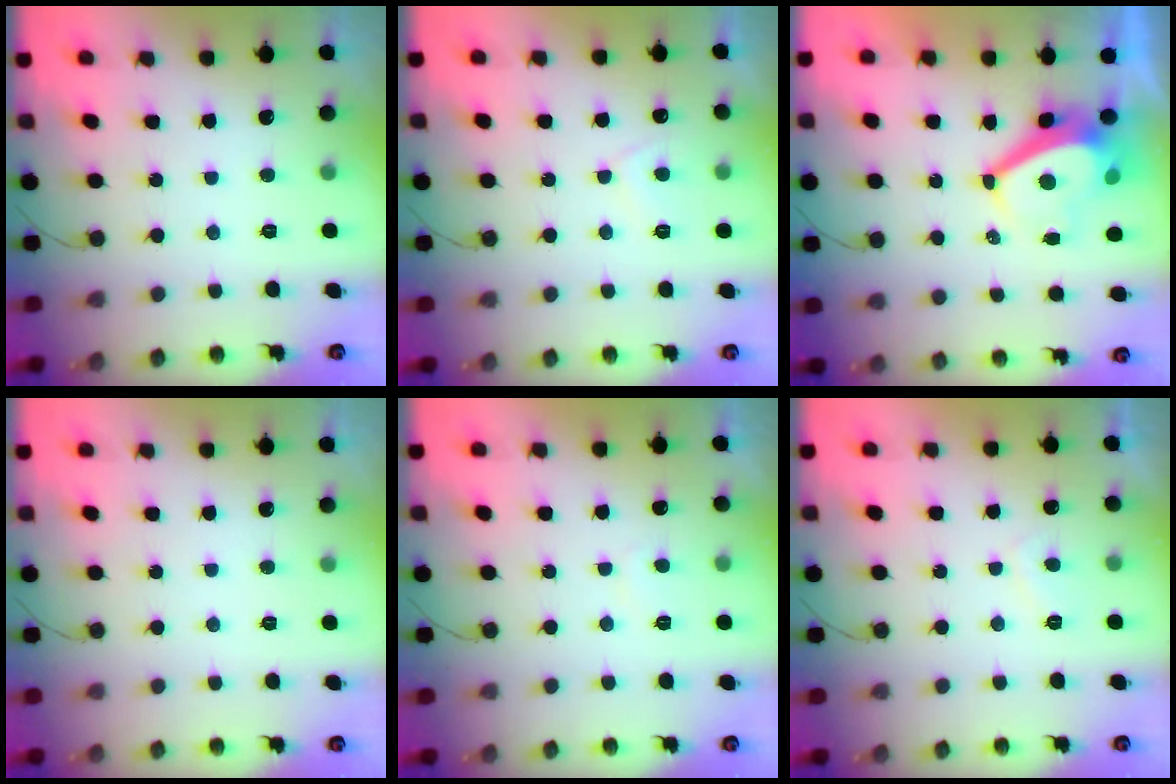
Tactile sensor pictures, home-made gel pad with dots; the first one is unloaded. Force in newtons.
{"total": 2.9, "press": 2.9, "slide": 0.5}
{"total": 5.9, "press": 5.9, "slide": 0.7}
{"total": 0.0}
{"total": 1.3, "press": 1.2, "slide": 0.5}
{"total": 1.8, "press": 1.6, "slide": 0.8}